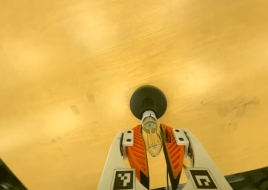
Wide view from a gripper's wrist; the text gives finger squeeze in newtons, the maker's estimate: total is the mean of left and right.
{"total": 23.0, "left": 24.7, "right": 21.3}